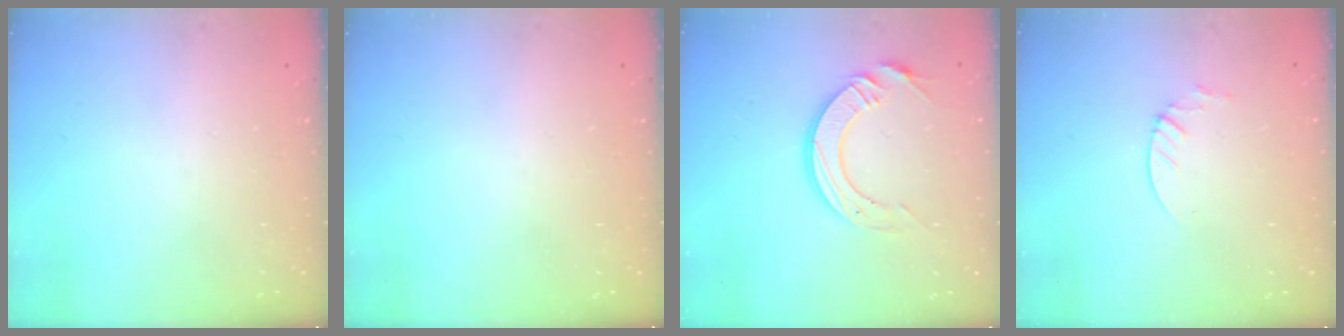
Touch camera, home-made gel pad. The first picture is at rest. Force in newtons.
{"total": 0.0}
{"total": 12.8, "press": 12.7, "slide": 1.2}
{"total": 1.9, "press": 1.9, "slide": 0.2}